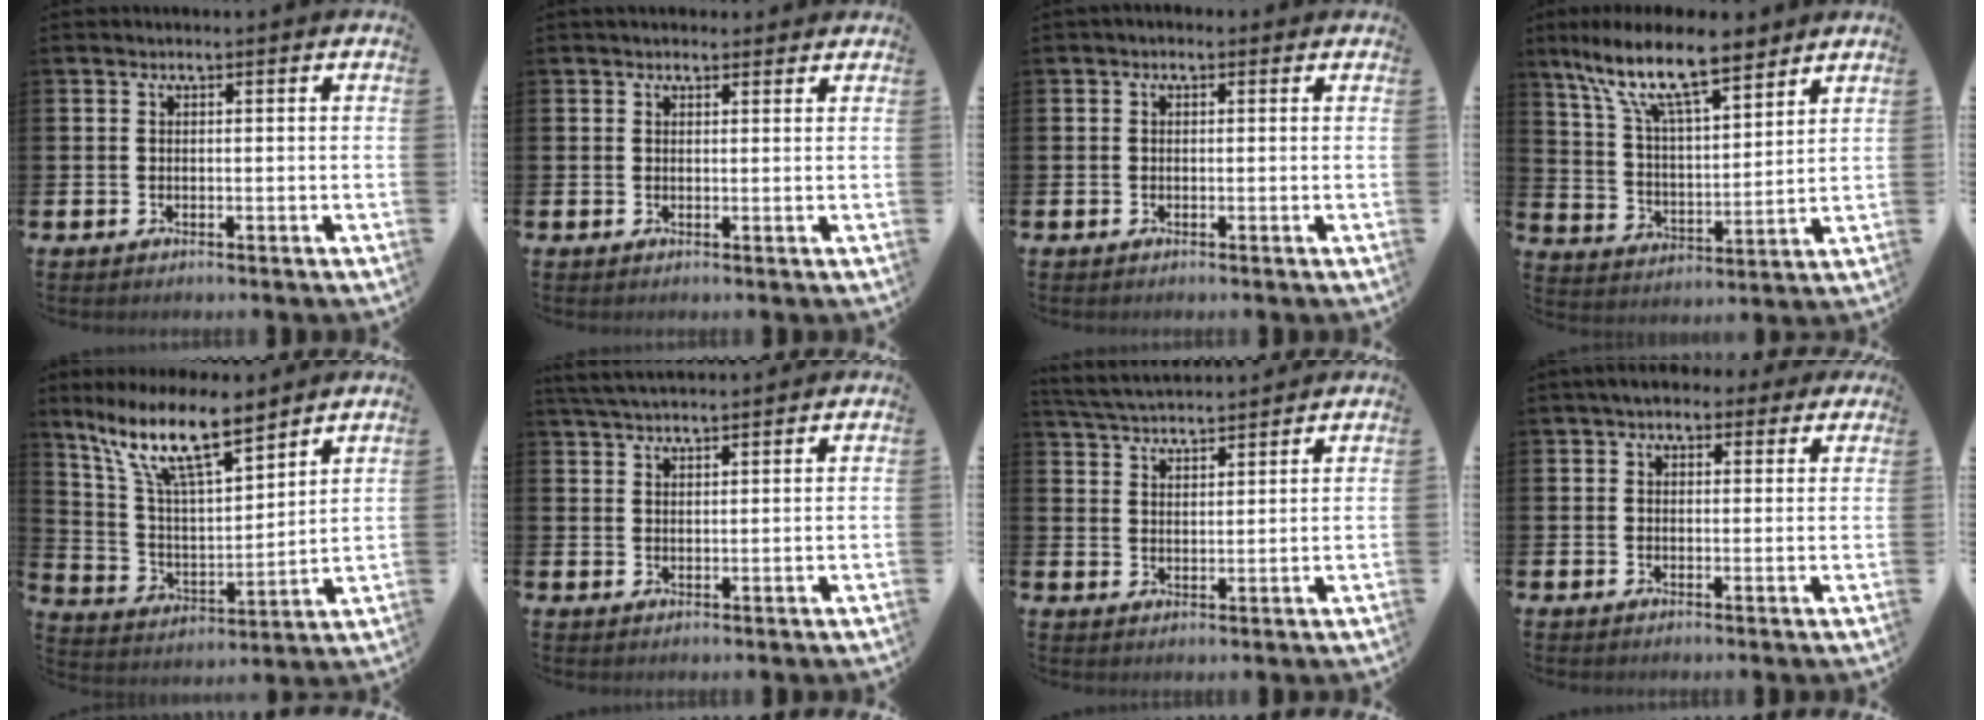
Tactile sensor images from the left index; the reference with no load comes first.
{"total": 1.5, "force": [1.3, 0.6, 0.2], "torque": [0.003, 0.002, 0.022]}
{"total": 0.5, "force": [-0.2, 0.4, 0.2], "torque": [-0.003, 0.005, -0.006]}
{"total": 12.1, "force": [9.5, 3.2, 6.7], "torque": [-0.160, -0.039, 0.167]}
{"total": 12.5, "force": [9.6, 3.1, 7.4], "torque": [-0.172, -0.038, 0.169]}
{"total": 3.7, "force": [3.6, 0.3, 0.8], "torque": [-0.017, -0.014, 0.065]}
{"total": 4.4, "force": [4.4, 0.3, 0.2], "torque": [-0.019, -0.026, 0.079]}
{"total": 4.1, "force": [3.4, 2.0, 1.2], "torque": [-0.025, -0.003, 0.061]}